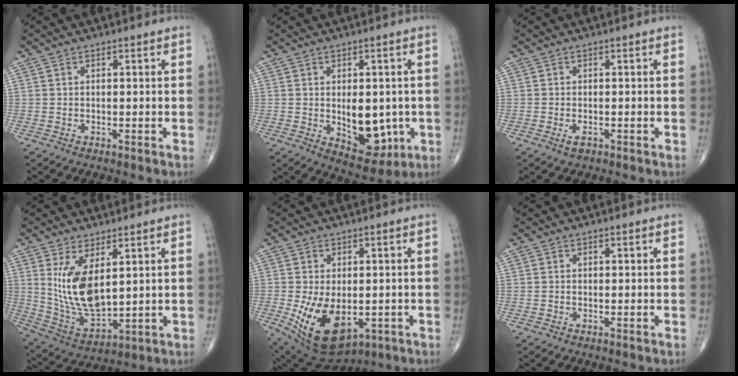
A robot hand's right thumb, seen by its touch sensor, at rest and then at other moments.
{"total": 10.4, "force": [-1.3, 6.2, 8.2], "torque": [-0.075, -0.009, -0.001]}
{"total": 1.6, "force": [-0.7, 0.8, 1.1], "torque": [-0.019, 0.001, -0.013]}
{"total": 12.5, "force": [3.4, 5.9, 10.5], "torque": [-0.194, -0.027, 0.087]}
{"total": 13.6, "force": [-3.2, 8.1, 10.5], "torque": [-0.176, -0.010, -0.027]}
{"total": 0.0}